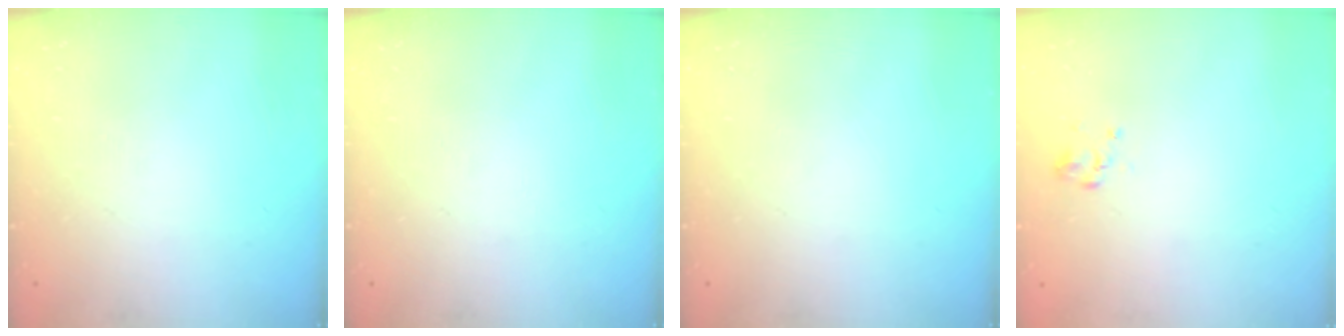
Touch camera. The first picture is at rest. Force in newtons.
{"total": 0.0}
{"total": 0.0}
{"total": 2.3, "press": 2.0, "slide": 1.1}